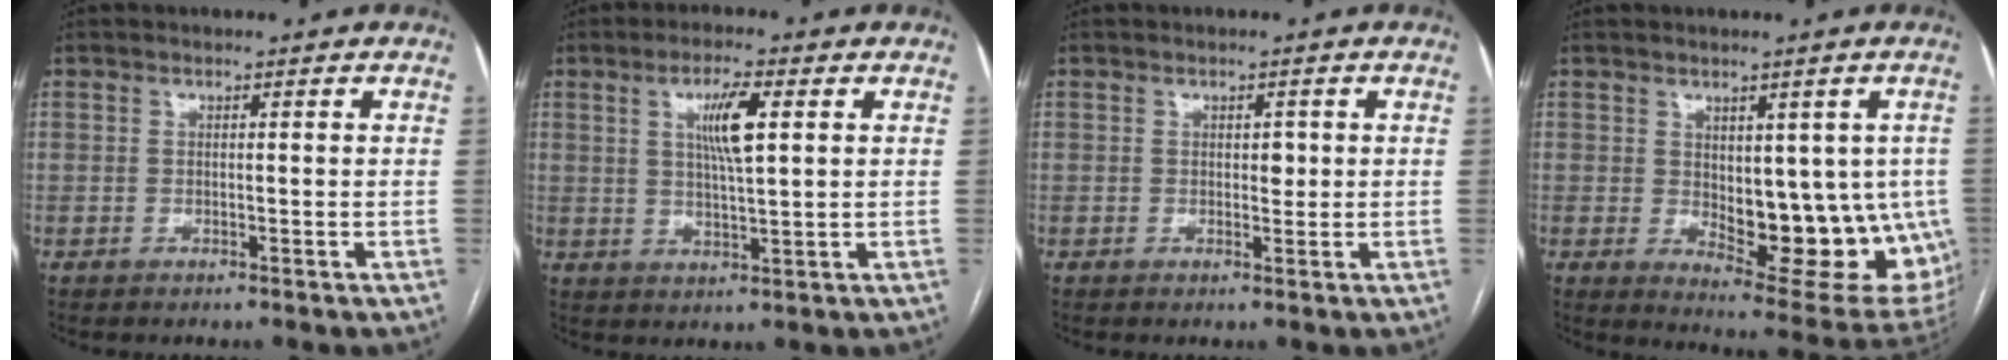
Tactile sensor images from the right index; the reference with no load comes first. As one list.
[{"total": 6.7, "force": [2.1, 0.9, 6.3], "torque": [-0.115, 0.002, 0.038]}, {"total": 1.6, "force": [0.2, 1.0, 1.2], "torque": [-0.014, 0.001, 0.003]}, {"total": 16.1, "force": [-1.7, 7.1, 14.4], "torque": [-0.133, -0.002, 0.000]}]